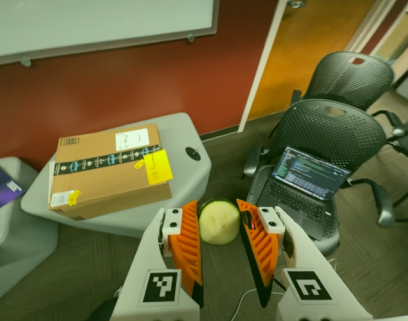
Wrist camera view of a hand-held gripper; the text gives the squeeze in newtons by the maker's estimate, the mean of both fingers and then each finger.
{"total": 7.8, "left": 7.8, "right": 7.9}